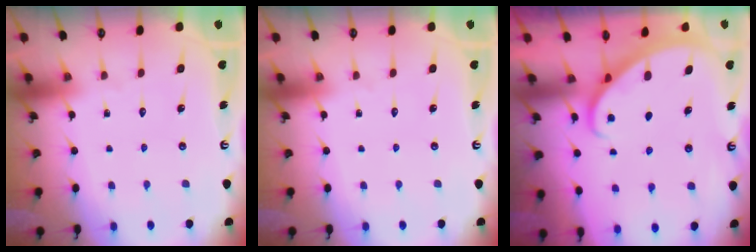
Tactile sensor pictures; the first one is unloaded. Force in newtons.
{"total": 0.0}
{"total": 2.3, "press": 2.3, "slide": 0.2}